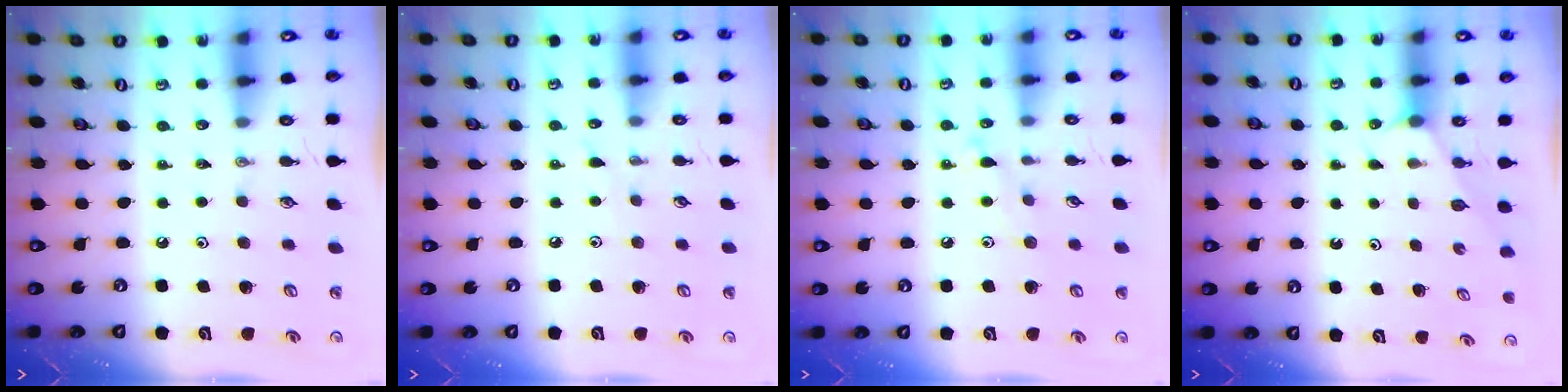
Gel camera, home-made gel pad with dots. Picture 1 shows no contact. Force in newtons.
{"total": 3.0, "press": 3.0, "slide": 0.4}
{"total": 7.2, "press": 7.2, "slide": 0.5}
{"total": 1.0, "press": 1.0, "slide": 0.3}